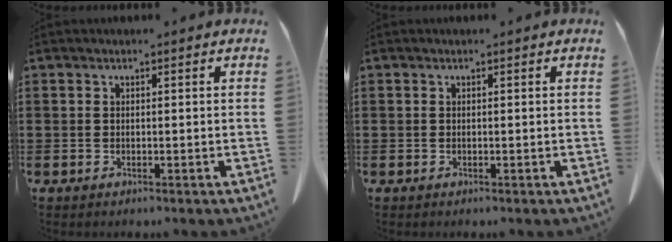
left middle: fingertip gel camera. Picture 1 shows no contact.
{"total": 0.0}